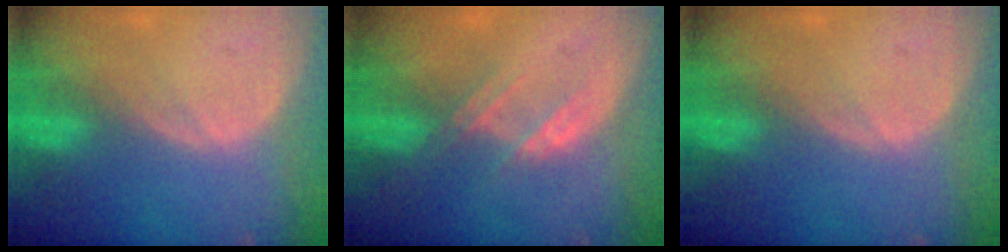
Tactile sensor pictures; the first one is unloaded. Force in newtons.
{"total": 2.7, "press": 2.7, "slide": 0.3}
{"total": 0.0}